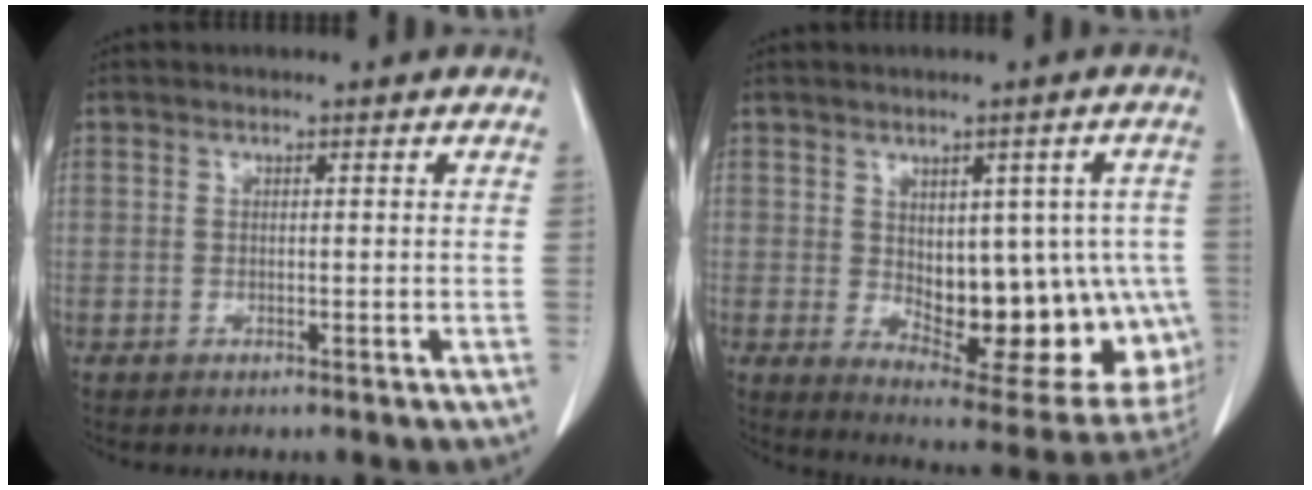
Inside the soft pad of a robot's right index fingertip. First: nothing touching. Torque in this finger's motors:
{"motor_torque": [1.59, -0.20, 0.28, 0.05]}